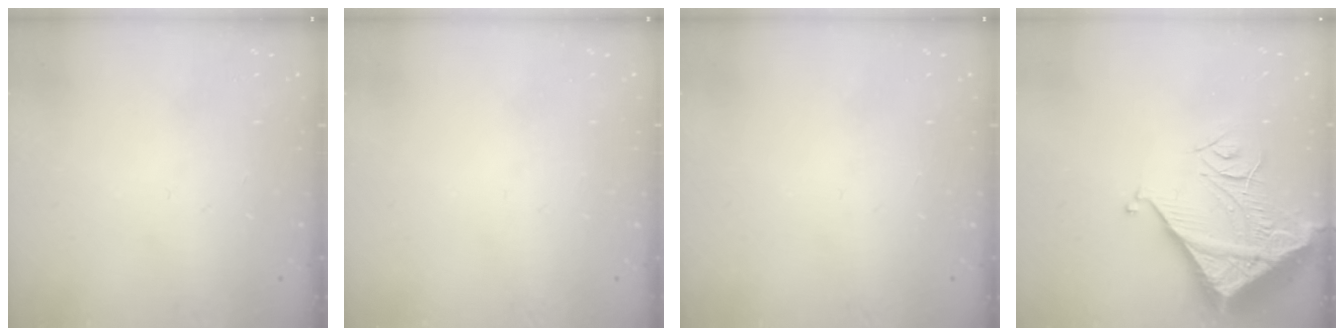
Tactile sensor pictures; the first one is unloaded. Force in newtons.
{"total": 0.0}
{"total": 0.0}
{"total": 10.3, "press": 10.3, "slide": 1.3}